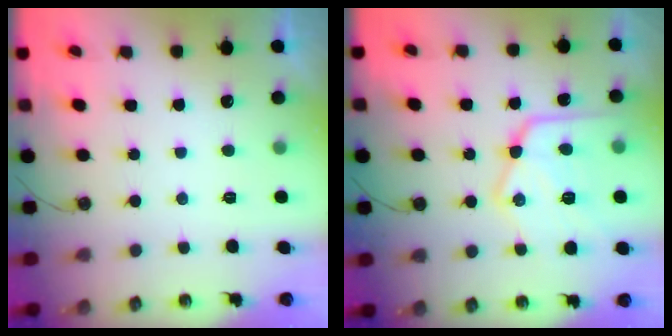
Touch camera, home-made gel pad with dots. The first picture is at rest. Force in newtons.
{"total": 20.6, "press": 20.6, "slide": 1.9}